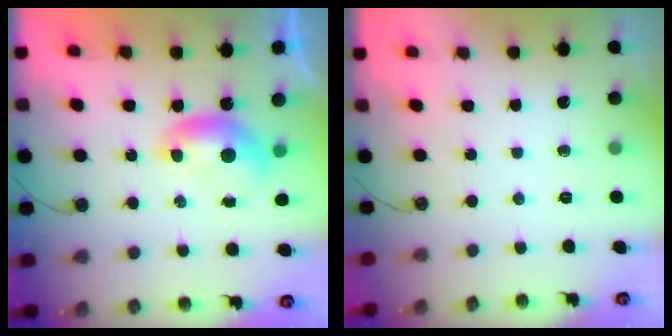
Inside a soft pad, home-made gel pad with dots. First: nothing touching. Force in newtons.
{"total": 0.0}